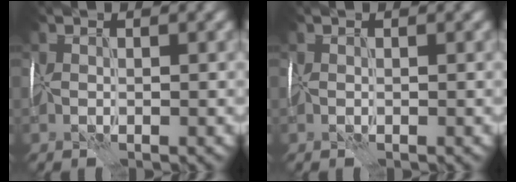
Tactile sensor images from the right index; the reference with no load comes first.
{"total": 0.0}